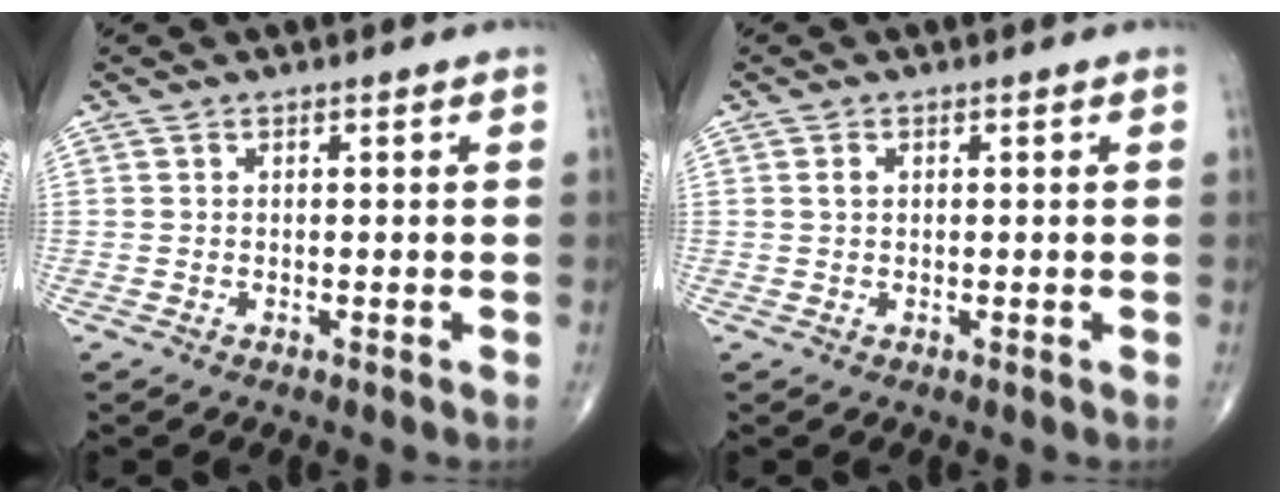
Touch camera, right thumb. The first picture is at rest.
{"total": 1.1, "force": [0.3, 0.7, 0.7], "torque": [-0.015, 0.004, 0.006]}